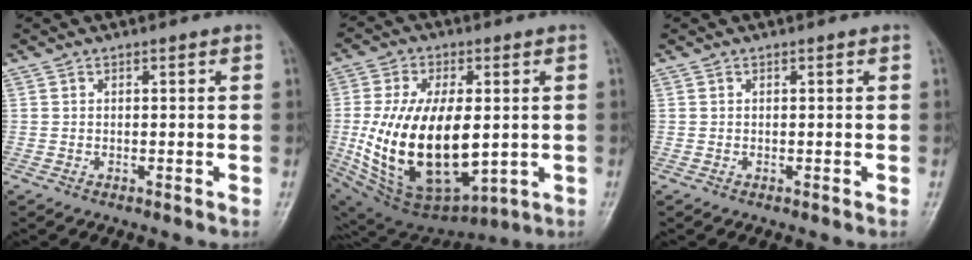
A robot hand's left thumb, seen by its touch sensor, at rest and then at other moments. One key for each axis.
{"total": 23.4, "fx": -1.1, "fy": 12.4, "fz": 19.8, "tx": -0.363, "ty": -0.019, "tz": 0.011}
{"total": 0.0}